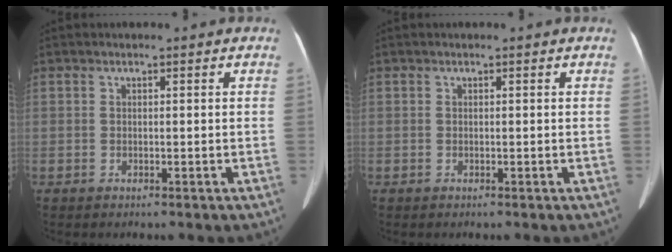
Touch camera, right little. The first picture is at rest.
{"total": 0.0}